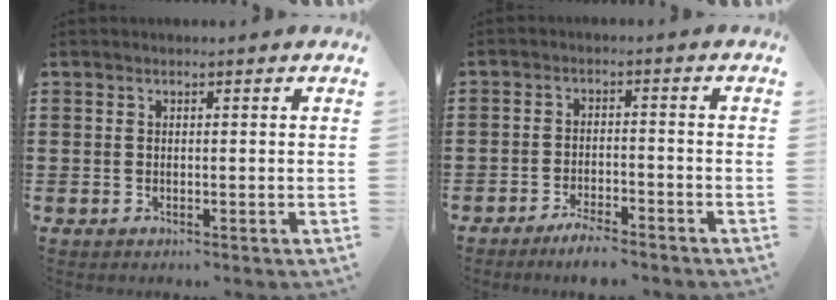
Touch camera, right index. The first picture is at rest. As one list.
[{"total": 3.5, "force": [-3.3, 0.3, 1.0], "torque": [-0.021, 0.006, -0.067]}]